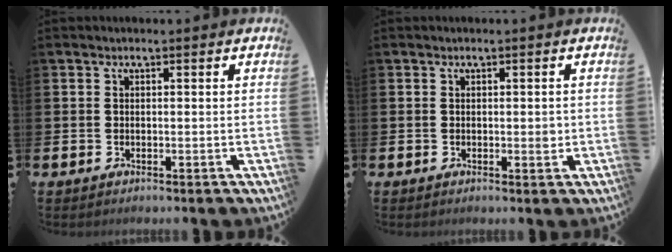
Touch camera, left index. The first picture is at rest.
{"total": 0.9, "force": [-0.2, 0.4, 0.8], "torque": [-0.003, -0.002, -0.008]}